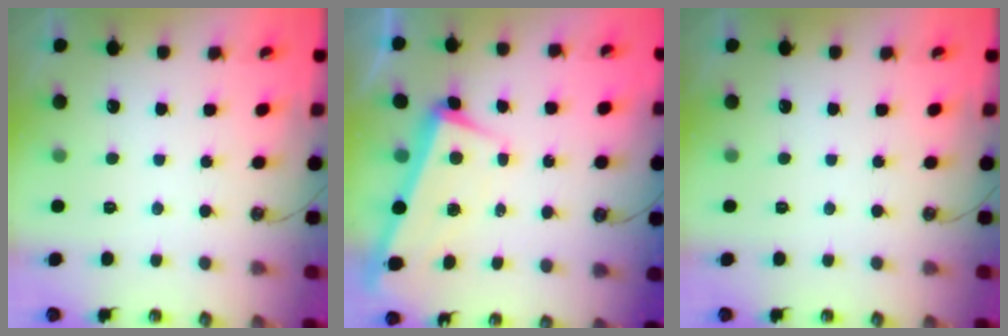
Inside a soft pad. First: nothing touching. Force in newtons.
{"total": 2.3, "press": 1.3, "slide": 1.9}
{"total": 0.0}